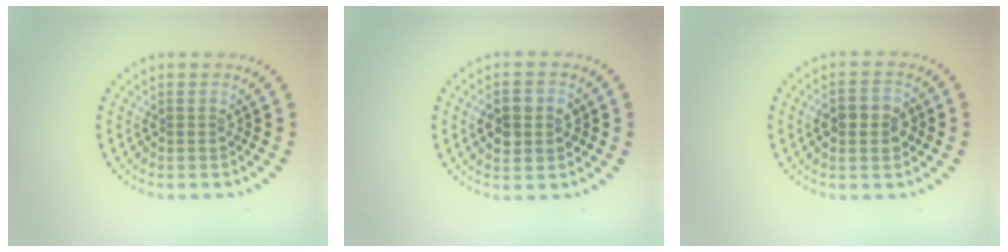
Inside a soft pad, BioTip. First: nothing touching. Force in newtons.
{"total": 3.4, "press": 3.4, "slide": 0.3}
{"total": 3.3, "press": 3.3, "slide": 0.4}